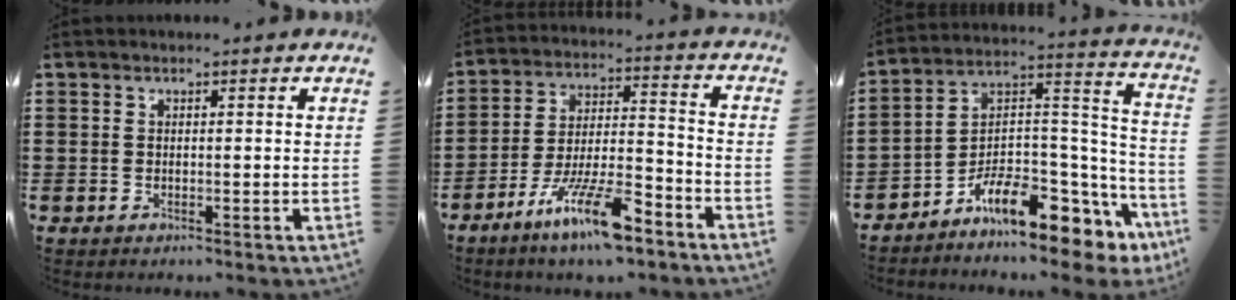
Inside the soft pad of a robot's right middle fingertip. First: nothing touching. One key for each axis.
{"total": 11.8, "fx": -8.1, "fy": 2.6, "fz": 8.2, "tx": -0.152, "ty": 0.017, "tz": -0.151}
{"total": 9.3, "fx": -7.1, "fy": 3.0, "fz": 5.1, "tx": -0.100, "ty": -0.003, "tz": -0.142}